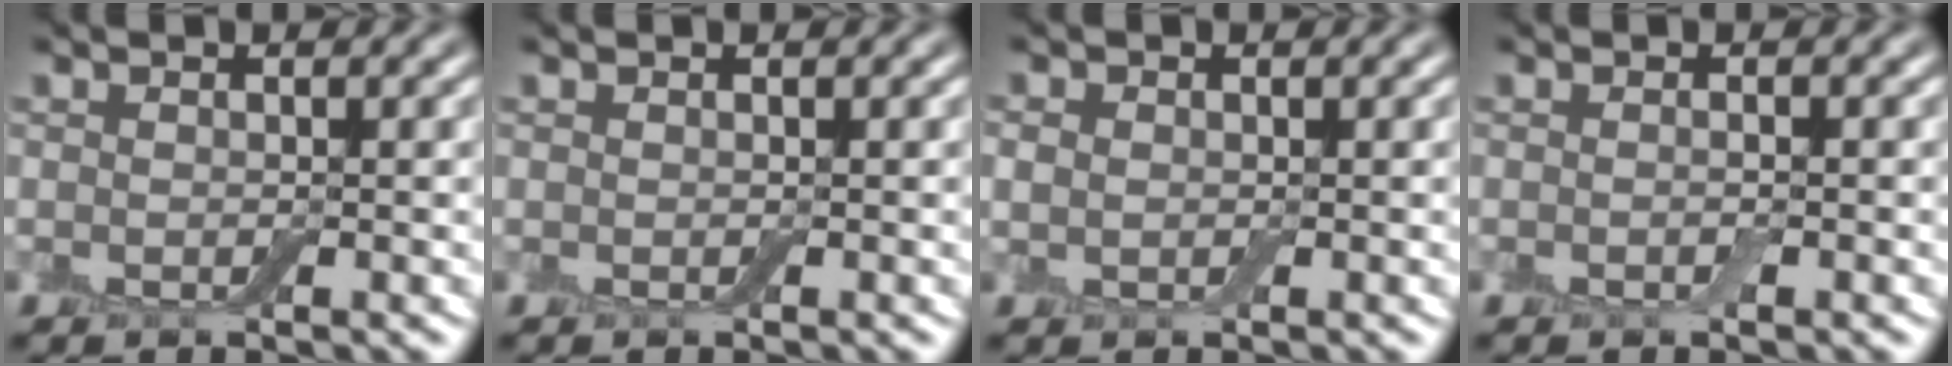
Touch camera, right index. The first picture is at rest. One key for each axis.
{"total": 0.0}
{"total": 1.2, "fx": 0.1, "fy": 1.0, "fz": 0.6, "tx": -0.011, "ty": 0.002, "tz": -0.002}
{"total": 0.6, "fx": -0.3, "fy": 0.0, "fz": 0.5, "tx": -0.011, "ty": -0.002, "tz": -0.005}